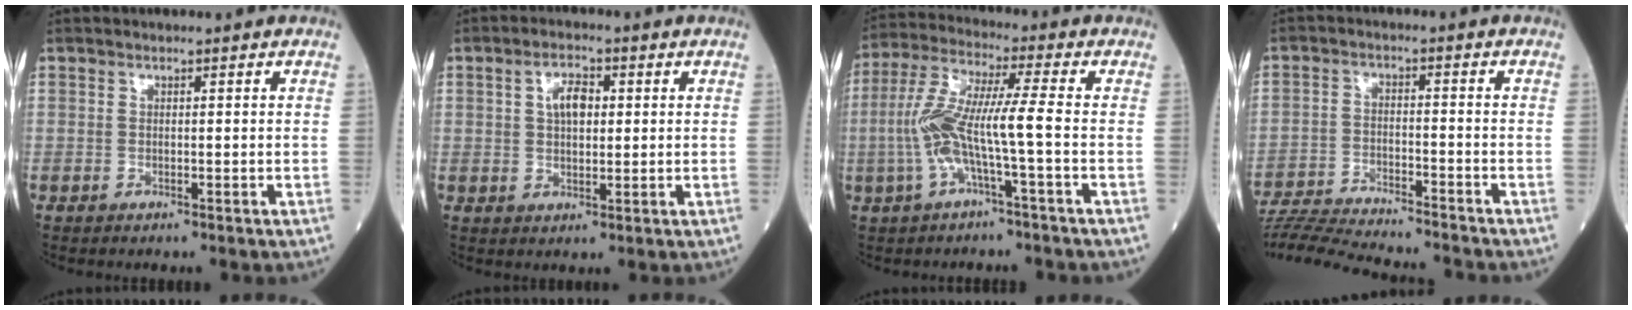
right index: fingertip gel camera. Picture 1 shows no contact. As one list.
[{"total": 4.4, "force": [1.1, 2.2, 3.7], "torque": [-0.068, 0.009, 0.019]}, {"total": 9.4, "force": [-2.1, 0.1, 9.2], "torque": [-0.201, 0.023, -0.045]}, {"total": 16.2, "force": [-15.2, 0.4, 5.6], "torque": [-0.103, -0.015, -0.240]}]